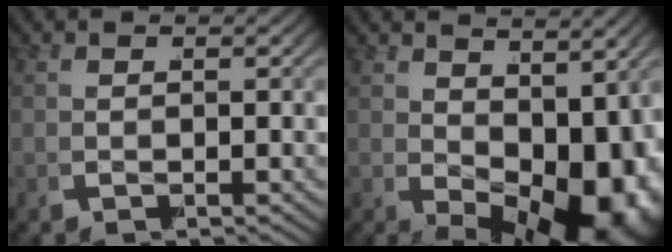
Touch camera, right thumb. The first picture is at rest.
{"total": 14.0, "force": [-3.1, 8.0, 11.0], "torque": [-0.165, -0.038, -0.024]}